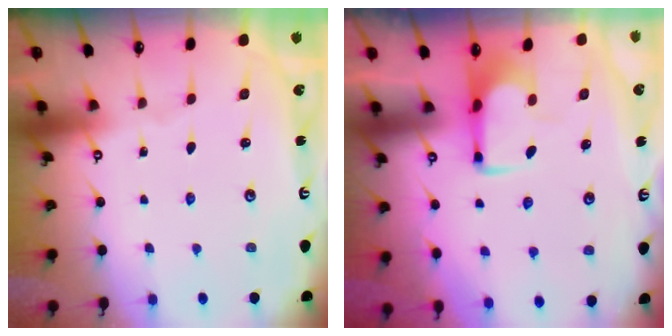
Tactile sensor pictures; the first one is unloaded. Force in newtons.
{"total": 2.0, "press": 1.9, "slide": 0.4}